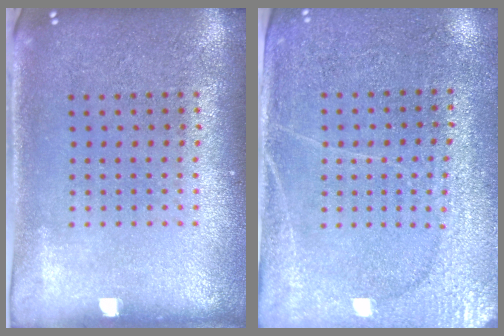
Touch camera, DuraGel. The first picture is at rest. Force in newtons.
{"total": 2.9, "press": 2.7, "slide": 1.1}